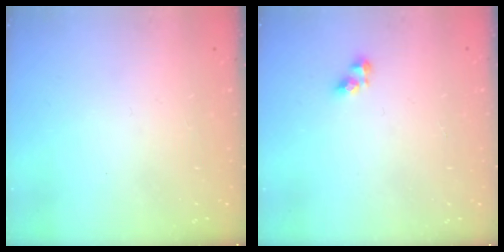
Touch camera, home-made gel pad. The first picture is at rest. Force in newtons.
{"total": 4.4, "press": 4.4, "slide": 0.6}